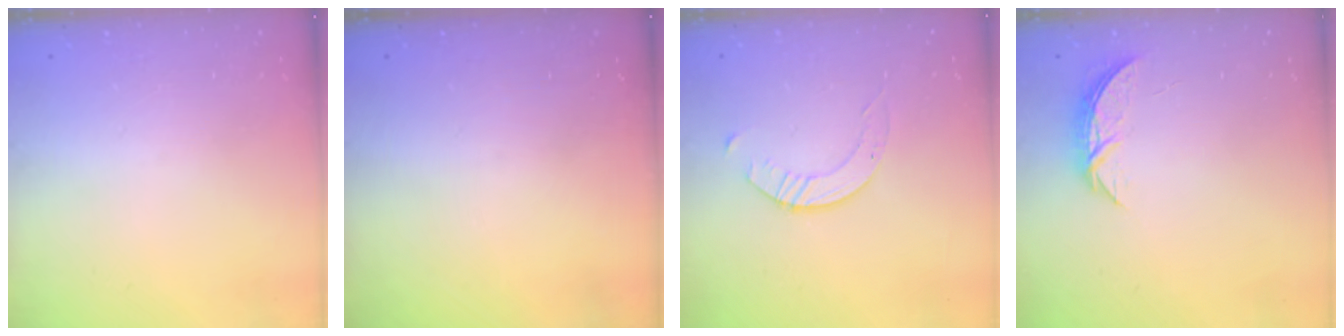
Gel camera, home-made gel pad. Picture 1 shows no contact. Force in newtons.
{"total": 0.0}
{"total": 2.6, "press": 2.6, "slide": 0.3}
{"total": 5.2, "press": 5.2, "slide": 0.6}